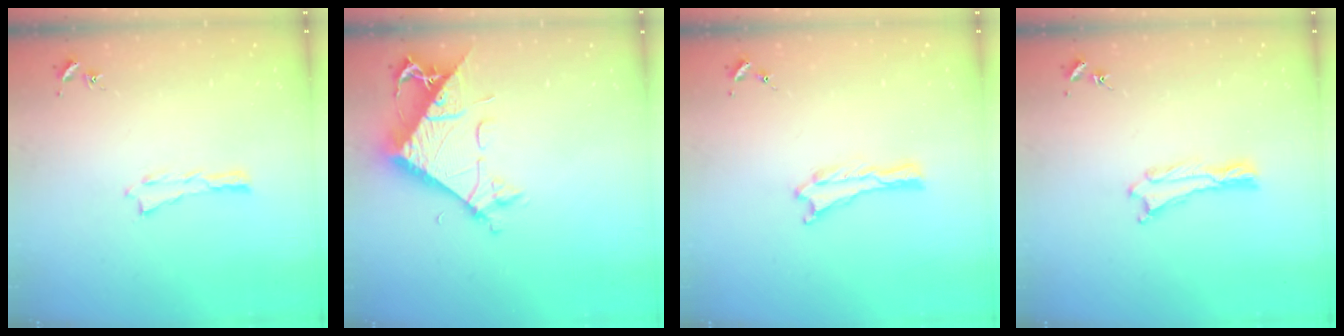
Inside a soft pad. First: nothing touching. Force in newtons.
{"total": 8.2, "press": 8.2, "slide": 0.7}
{"total": 0.0}
{"total": 0.0}